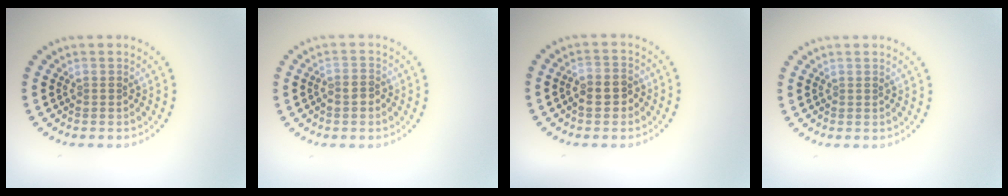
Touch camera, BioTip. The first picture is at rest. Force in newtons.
{"total": 1.2, "press": 0.9, "slide": 0.7}
{"total": 2.6, "press": 2.5, "slide": 0.8}
{"total": 0.0}